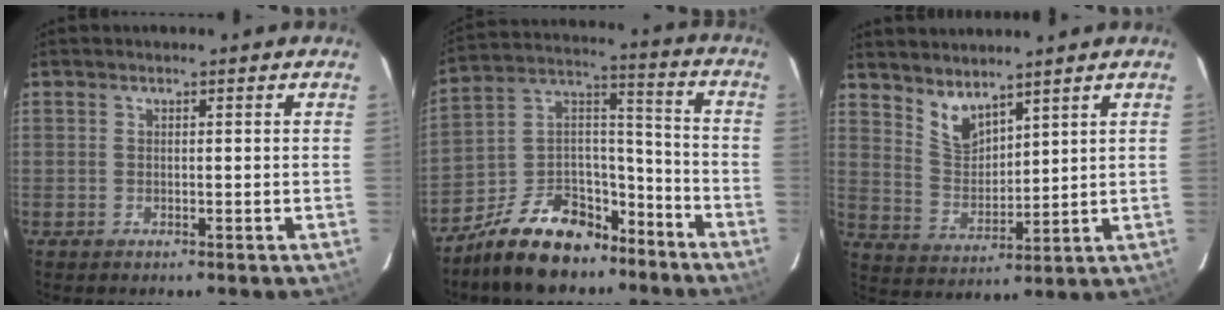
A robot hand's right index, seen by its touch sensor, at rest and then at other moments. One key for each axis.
{"total": 17.0, "fx": -11.9, "fy": 9.3, "fz": 7.7, "tx": -0.156, "ty": 0.065, "tz": -0.184}
{"total": 6.7, "fx": 5.5, "fy": 2.4, "fz": 3.0, "tx": -0.052, "ty": -0.003, "tz": 0.115}